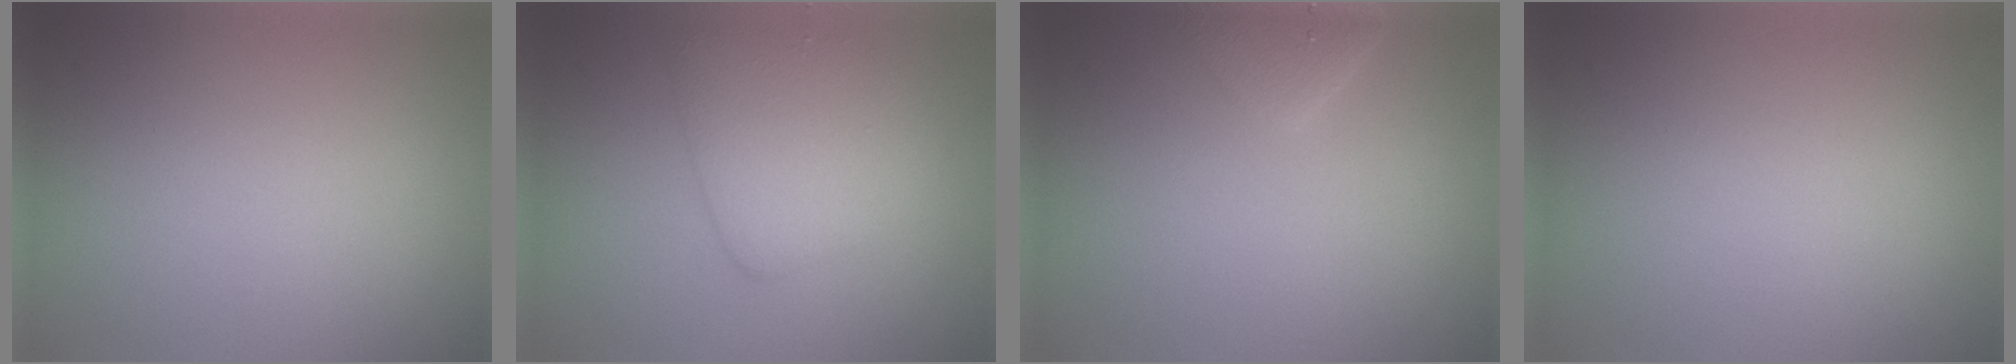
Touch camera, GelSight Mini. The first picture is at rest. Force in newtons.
{"total": 4.2, "press": 4.2, "slide": 0.2}
{"total": 2.3, "press": 2.3, "slide": 0.2}
{"total": 0.0}